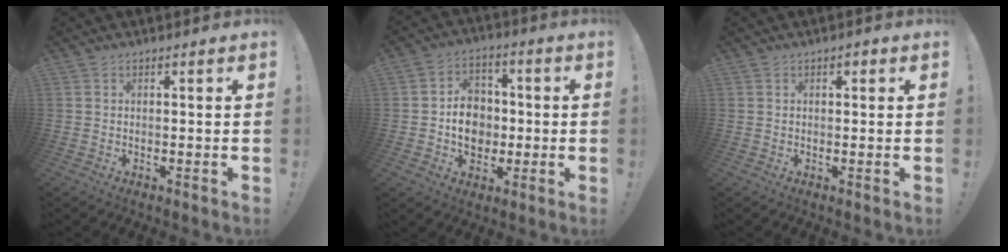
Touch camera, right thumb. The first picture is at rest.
{"total": 11.0, "force": [-1.3, 9.3, 5.7], "torque": [-0.079, 0.015, -0.019]}
{"total": 1.1, "force": [0.4, 0.8, 0.7], "torque": [-0.005, 0.001, 0.005]}